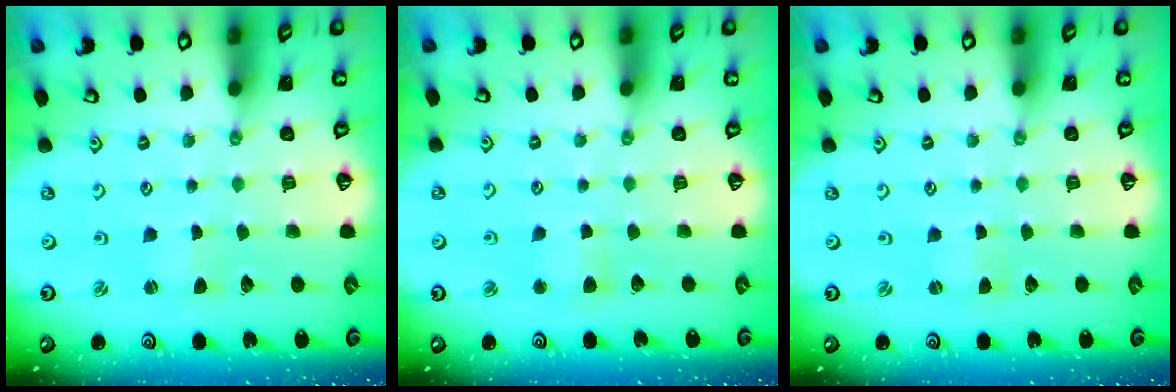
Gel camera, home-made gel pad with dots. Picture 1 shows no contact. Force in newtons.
{"total": 4.1, "press": 4.1, "slide": 0.4}
{"total": 0.0}